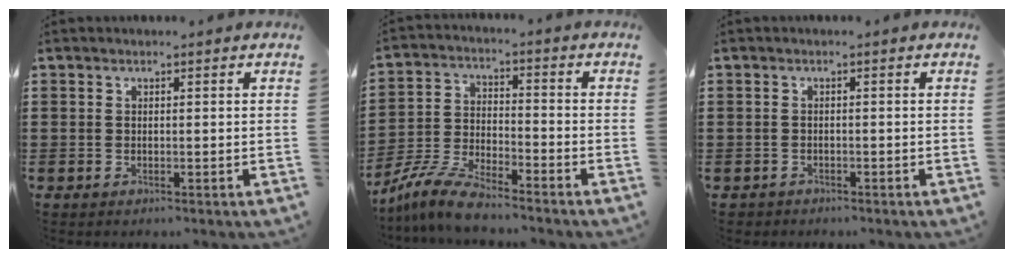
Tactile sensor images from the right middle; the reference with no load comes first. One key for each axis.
{"total": 7.5, "fx": -6.9, "fy": 0.7, "fz": 3.0, "tx": -0.076, "ty": 0.000, "tz": -0.136}
{"total": 0.8, "fx": -0.8, "fy": 0.3, "fz": -0.1, "tx": -0.001, "ty": 0.001, "tz": -0.018}